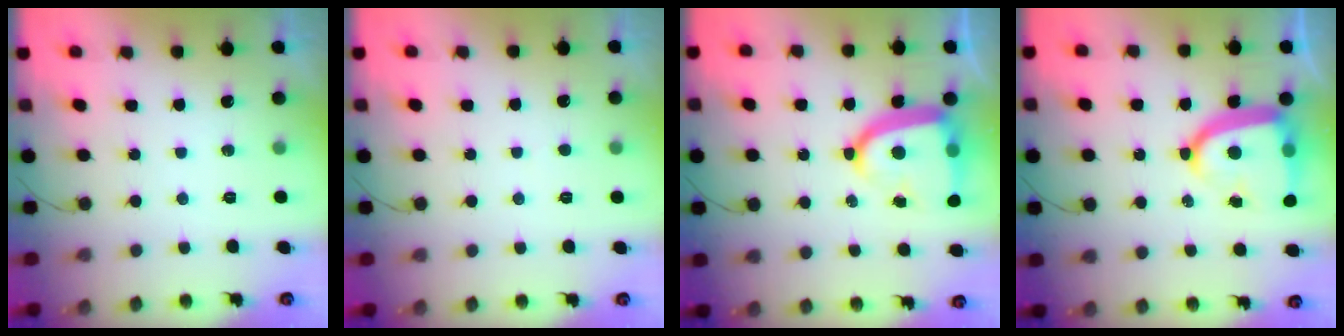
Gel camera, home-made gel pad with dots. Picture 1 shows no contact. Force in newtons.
{"total": 2.7, "press": 2.7, "slide": 0.3}
{"total": 15.5, "press": 15.4, "slide": 1.3}
{"total": 15.5, "press": 15.4, "slide": 1.3}